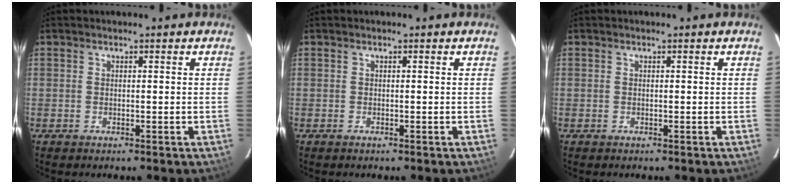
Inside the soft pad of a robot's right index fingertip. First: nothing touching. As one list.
[{"total": 0.0}, {"total": 0.0}]